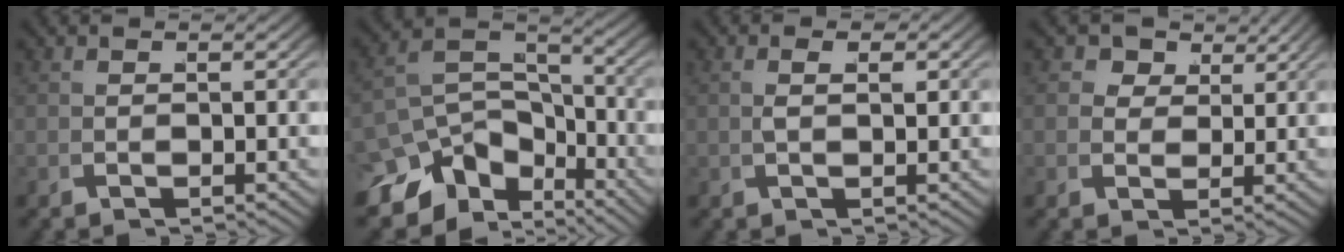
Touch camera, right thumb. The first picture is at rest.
{"total": 11.3, "force": [-3.4, 8.2, 7.1], "torque": [-0.132, -0.040, -0.044]}
{"total": 1.4, "force": [0.7, 0.5, 1.1], "torque": [-0.023, -0.001, 0.015]}
{"total": 4.8, "force": [2.5, 3.5, 2.1], "torque": [-0.040, -0.015, 0.044]}